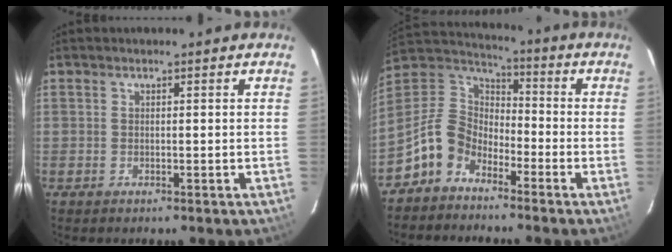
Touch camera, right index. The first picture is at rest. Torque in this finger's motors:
{"motor_torque": [0.30, -0.28, -0.08, -0.13]}